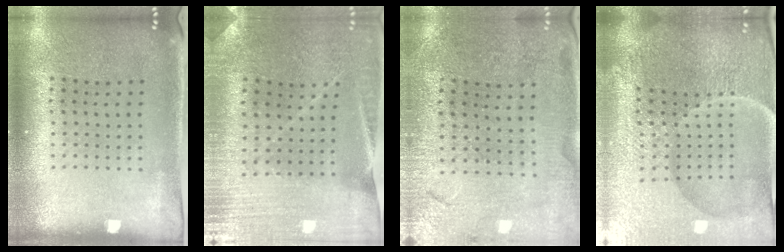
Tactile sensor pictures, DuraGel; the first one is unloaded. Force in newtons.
{"total": 1.2, "press": 1.2, "slide": 0.1}
{"total": 1.0, "press": 0.9, "slide": 0.3}
{"total": 6.6, "press": 5.8, "slide": 3.0}